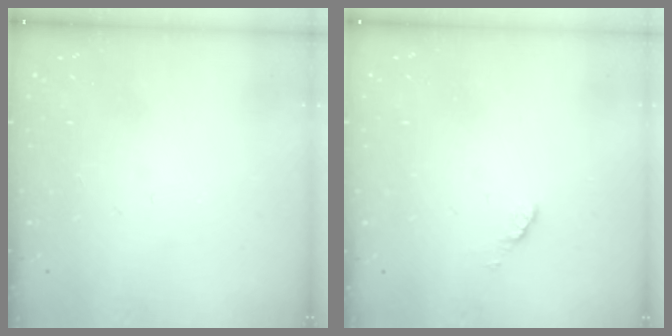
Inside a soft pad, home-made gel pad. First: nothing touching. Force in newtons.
{"total": 2.8, "press": 2.7, "slide": 0.4}